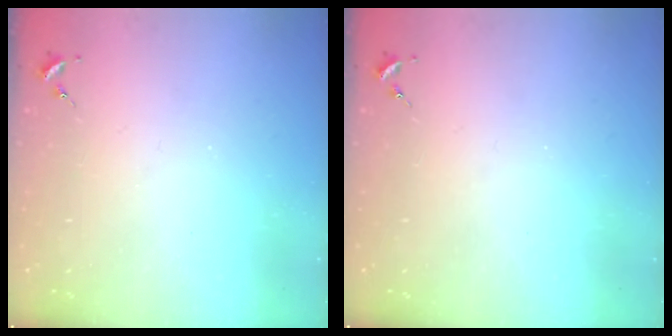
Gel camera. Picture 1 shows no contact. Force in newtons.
{"total": 0.0}